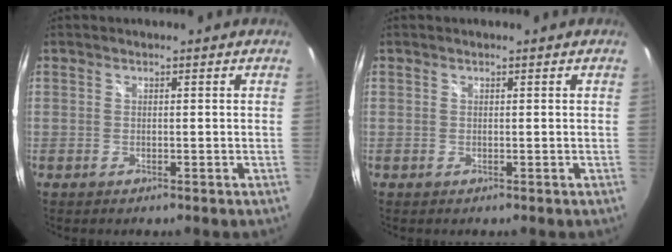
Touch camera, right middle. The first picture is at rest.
{"total": 0.0}